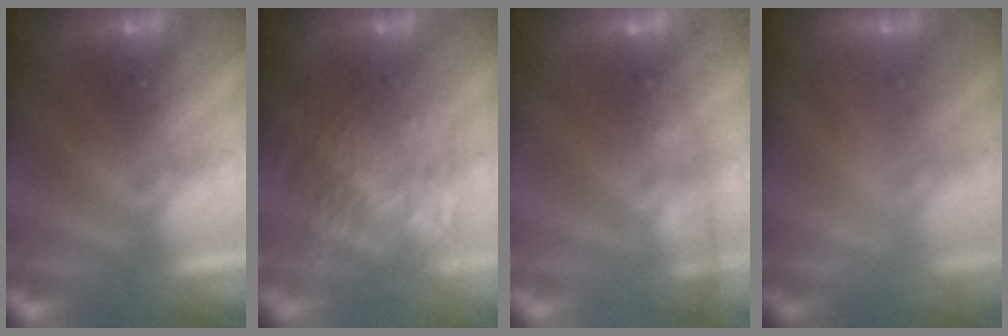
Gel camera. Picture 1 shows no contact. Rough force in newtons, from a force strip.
{"total": 7.4}
{"total": 9.7}
{"total": 2.2}